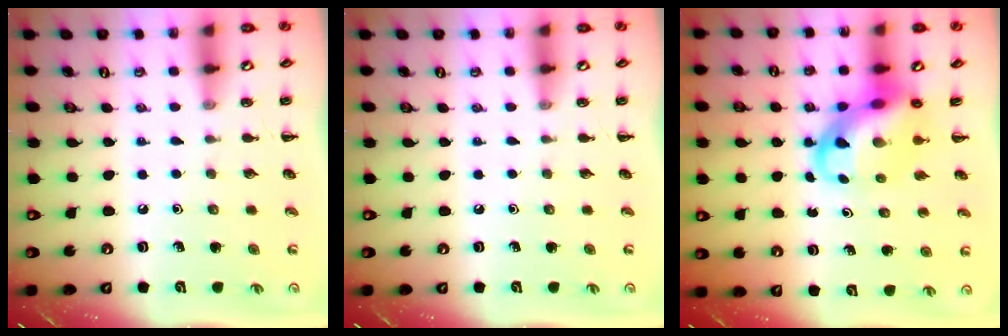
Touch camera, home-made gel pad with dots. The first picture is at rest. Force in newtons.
{"total": 0.0}
{"total": 10.8, "press": 10.4, "slide": 3.0}